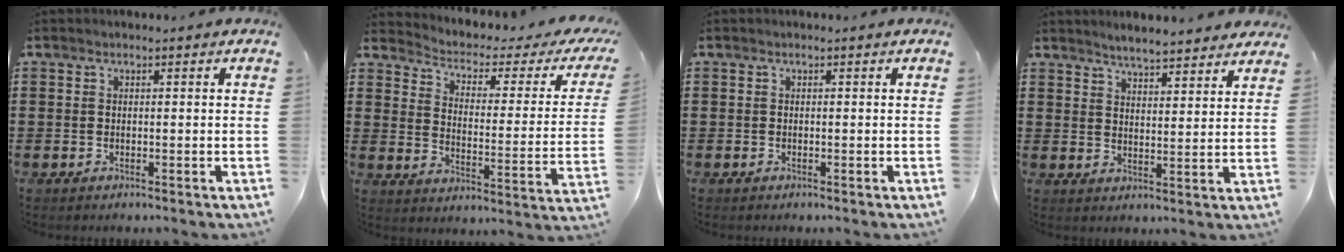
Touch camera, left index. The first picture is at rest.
{"total": 2.3, "force": [1.5, 0.8, 1.5], "torque": [-0.043, -0.021, 0.016]}
{"total": 0.0}
{"total": 4.0, "force": [4.0, 0.0, 0.3], "torque": [-0.021, -0.018, 0.071]}